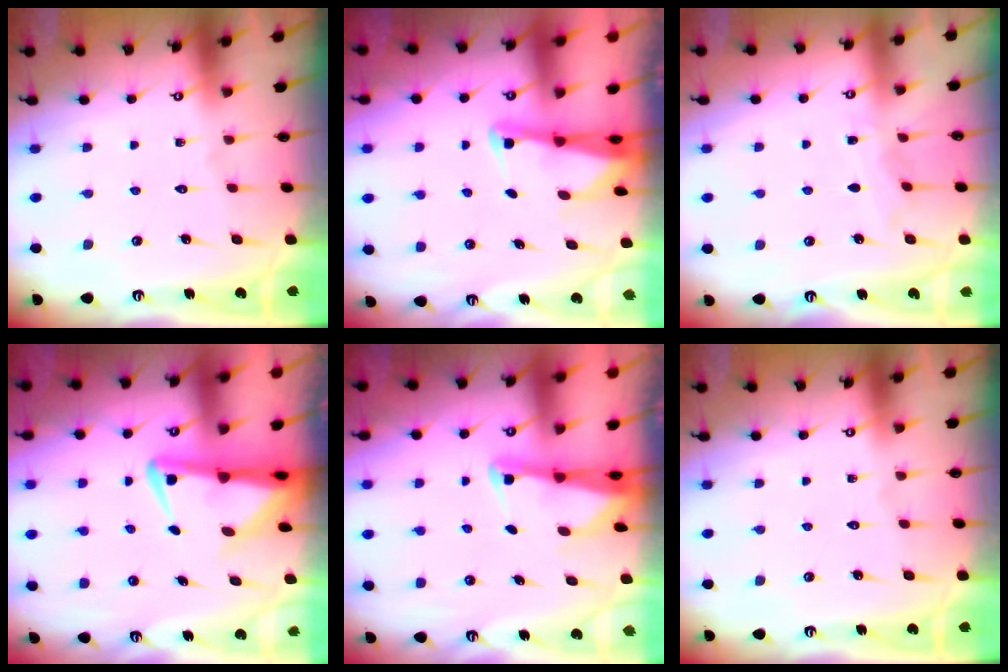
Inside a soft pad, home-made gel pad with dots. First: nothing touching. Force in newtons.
{"total": 2.4, "press": 2.4, "slide": 0.3}
{"total": 4.7, "press": 4.7, "slide": 0.6}
{"total": 4.8, "press": 4.7, "slide": 0.9}
{"total": 2.4, "press": 2.4, "slide": 0.3}
{"total": 0.0}